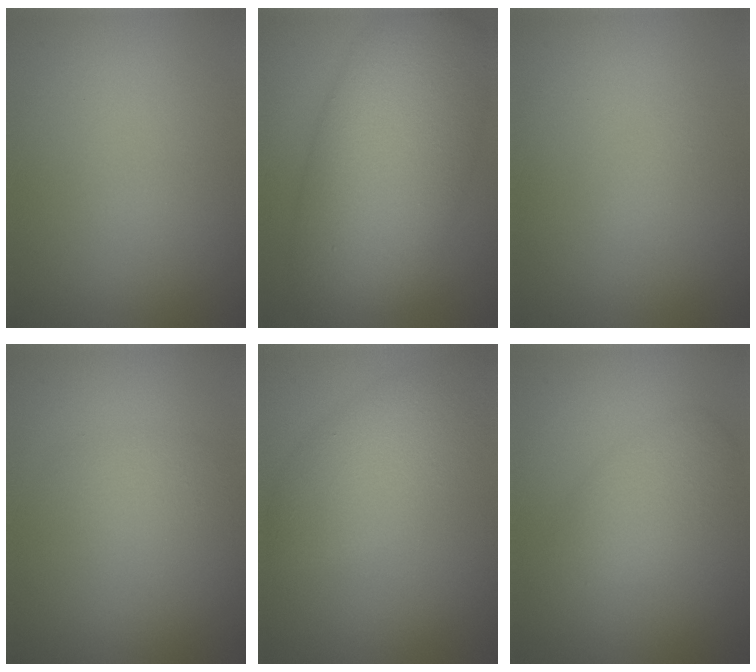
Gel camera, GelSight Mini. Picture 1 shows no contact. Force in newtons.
{"total": 12.2, "press": 12.2, "slide": 0.4}
{"total": 0.6, "press": 0.6, "slide": 0.0}
{"total": 1.4, "press": 1.4, "slide": 0.1}
{"total": 5.0, "press": 5.0, "slide": 0.1}
{"total": 3.1, "press": 3.1, "slide": 0.1}